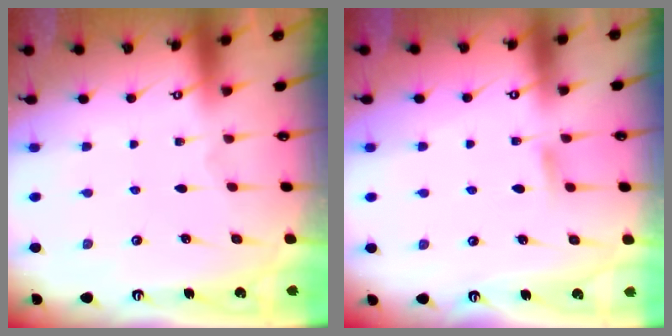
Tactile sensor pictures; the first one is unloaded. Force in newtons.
{"total": 4.6, "press": 4.6, "slide": 0.6}